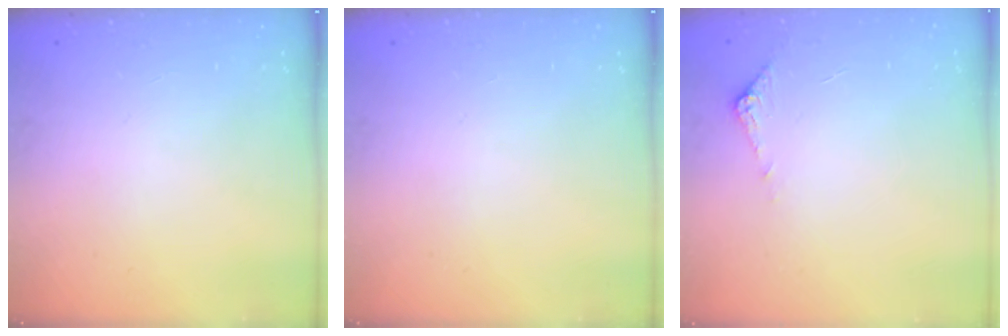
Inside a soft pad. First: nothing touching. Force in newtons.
{"total": 0.0}
{"total": 6.5, "press": 6.4, "slide": 0.6}